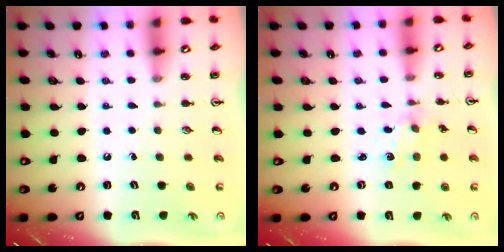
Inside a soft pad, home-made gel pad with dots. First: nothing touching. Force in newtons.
{"total": 1.1, "press": 1.1, "slide": 0.3}